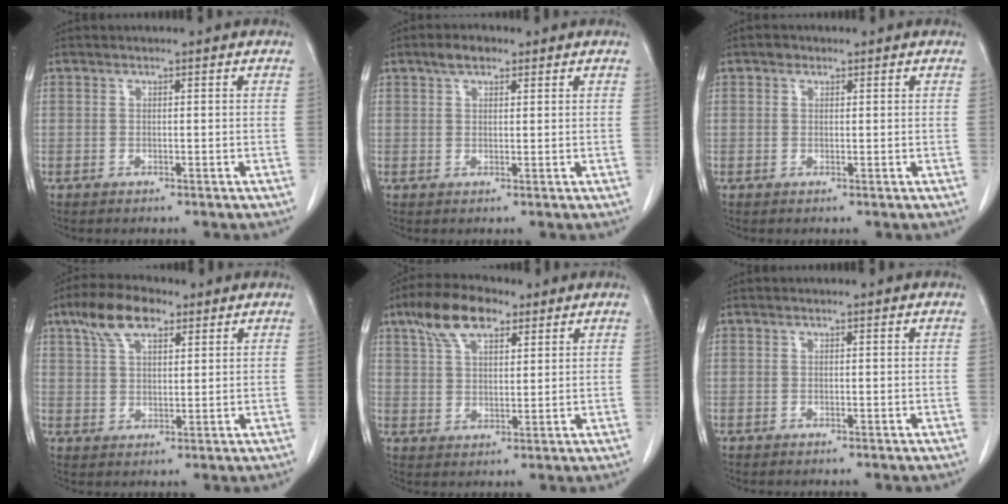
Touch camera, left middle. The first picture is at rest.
{"total": 3.1, "force": [2.0, 1.4, 1.7], "torque": [-0.034, 0.008, 0.036]}
{"total": 1.0, "force": [0.6, 0.8, 0.2], "torque": [-0.003, 0.003, 0.007]}
{"total": 8.0, "force": [4.9, 3.4, 5.4], "torque": [-0.109, 0.023, 0.091]}
{"total": 9.0, "force": [5.6, 3.8, 6.0], "torque": [-0.121, 0.024, 0.105]}
{"total": 0.0}